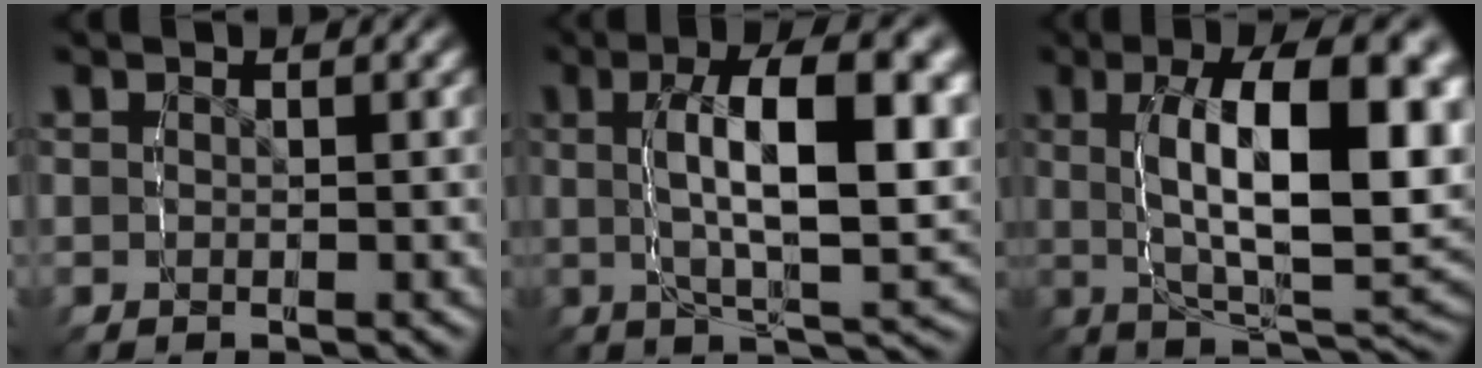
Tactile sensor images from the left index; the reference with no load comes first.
{"total": 9.5, "force": [0.7, 2.8, 9.0], "torque": [-0.138, 0.007, 0.008]}
{"total": 12.4, "force": [0.4, 4.7, 11.4], "torque": [-0.173, 0.005, 0.010]}